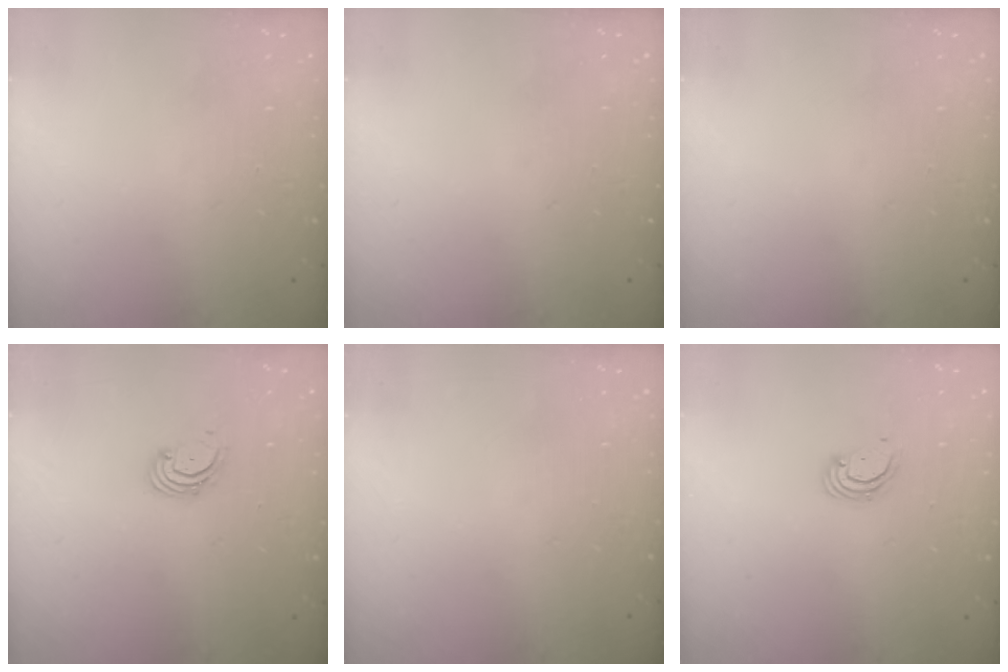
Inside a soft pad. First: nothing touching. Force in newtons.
{"total": 0.0}
{"total": 0.0}
{"total": 1.8, "press": 1.7, "slide": 0.6}
{"total": 0.0}
{"total": 2.8, "press": 2.8, "slide": 0.2}